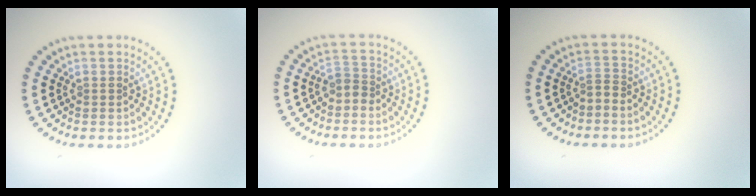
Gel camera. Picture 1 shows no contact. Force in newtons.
{"total": 1.5, "press": 1.1, "slide": 1.1}
{"total": 0.9, "press": 0.3, "slide": 0.9}